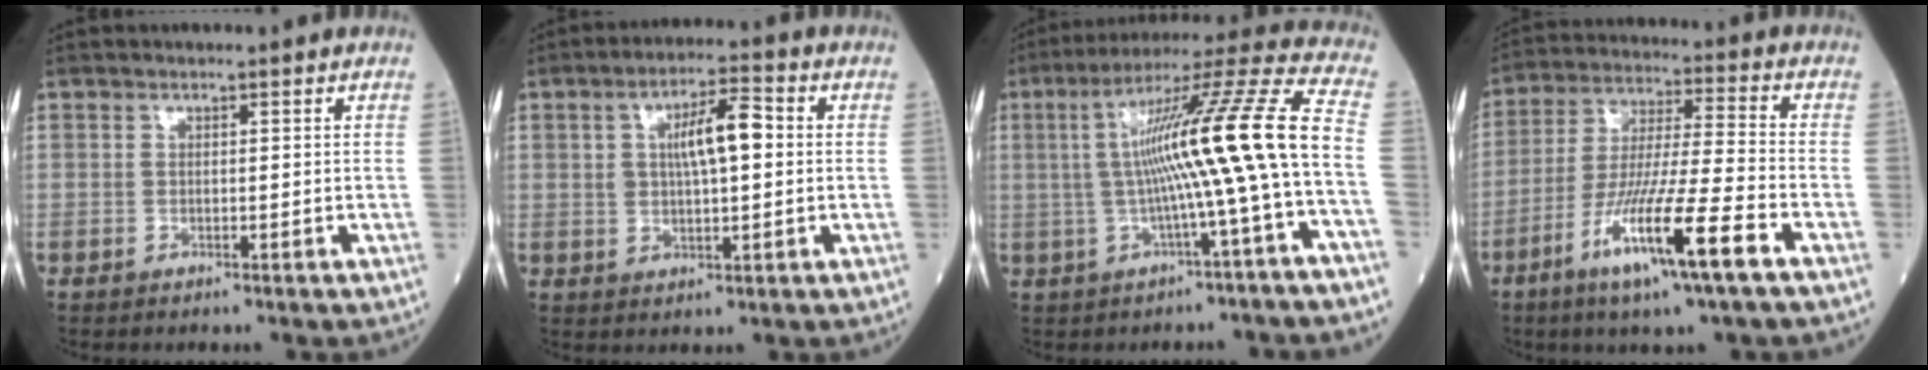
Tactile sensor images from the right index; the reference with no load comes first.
{"total": 7.2, "force": [1.4, 2.1, 6.8], "torque": [-0.117, 0.018, 0.027]}
{"total": 16.3, "force": [-1.0, -1.5, 16.2], "torque": [-0.261, 0.029, -0.022]}
{"total": 14.3, "force": [-7.1, -0.3, 12.4], "torque": [-0.241, -0.026, -0.128]}